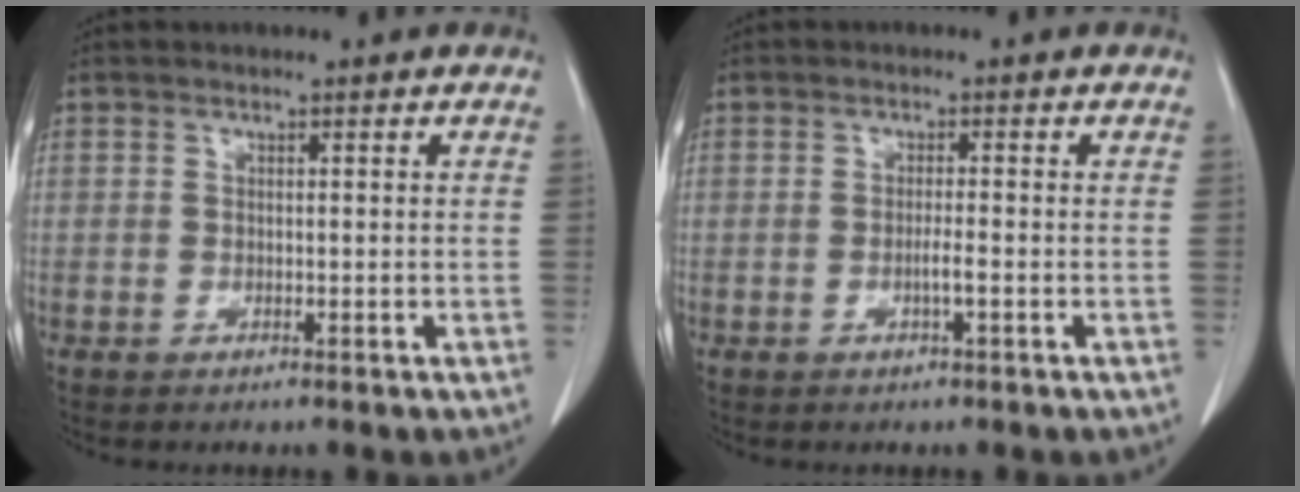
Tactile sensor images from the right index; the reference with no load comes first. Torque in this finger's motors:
{"motor_torque": [0.25, -0.20, 0.11, 0.04]}